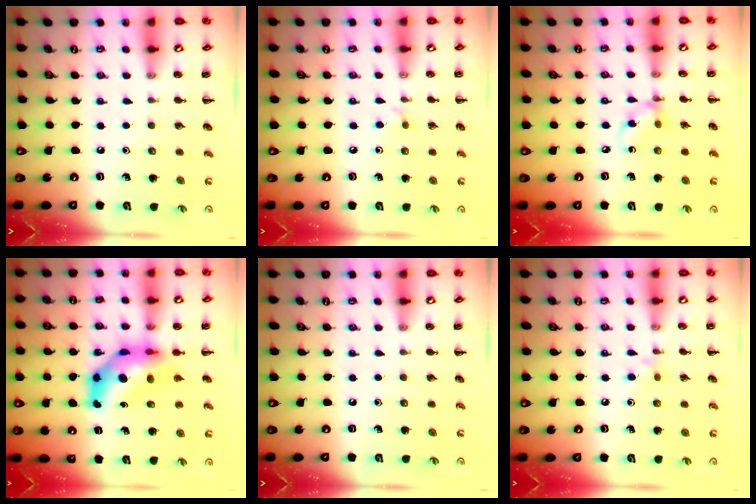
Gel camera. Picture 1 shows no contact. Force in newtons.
{"total": 3.9, "press": 3.5, "slide": 1.6}
{"total": 4.8, "press": 4.7, "slide": 0.5}
{"total": 8.9, "press": 8.4, "slide": 2.8}
{"total": 0.0}
{"total": 5.0, "press": 4.8, "slide": 1.4}